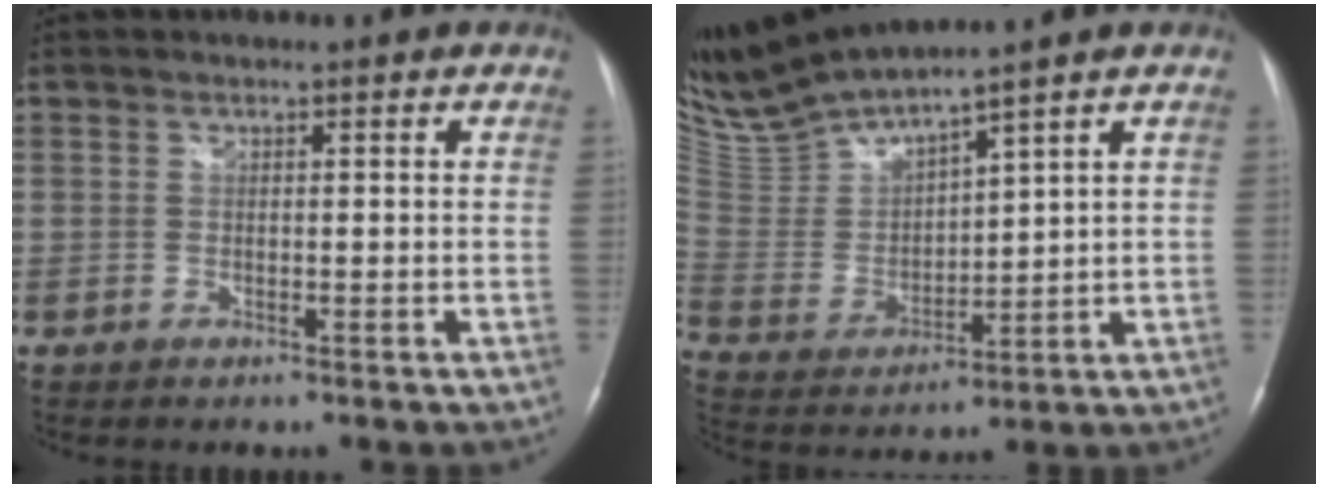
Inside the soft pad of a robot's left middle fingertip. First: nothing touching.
{"total": 10.8, "force": [10.1, -0.4, 3.9], "torque": [-0.098, -0.002, 0.214]}